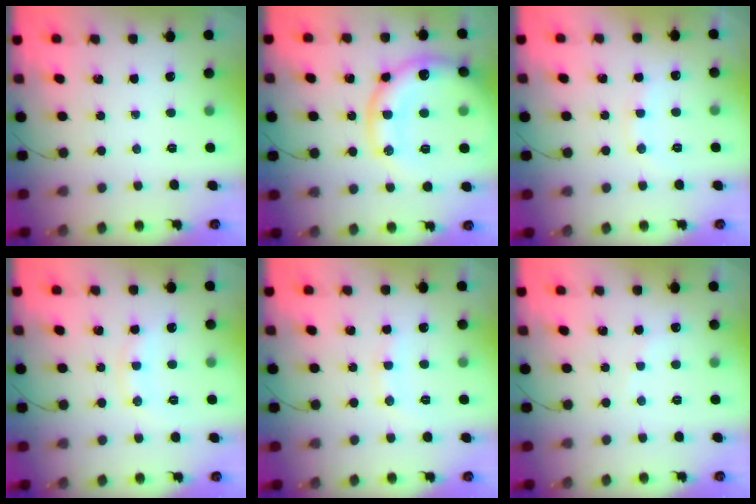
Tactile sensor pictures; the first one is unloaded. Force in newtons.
{"total": 21.9, "press": 21.7, "slide": 3.0}
{"total": 8.4, "press": 8.3, "slide": 1.2}
{"total": 8.4, "press": 8.4, "slide": 1.0}
{"total": 7.2, "press": 7.1, "slide": 1.2}
{"total": 5.3, "press": 5.2, "slide": 0.9}